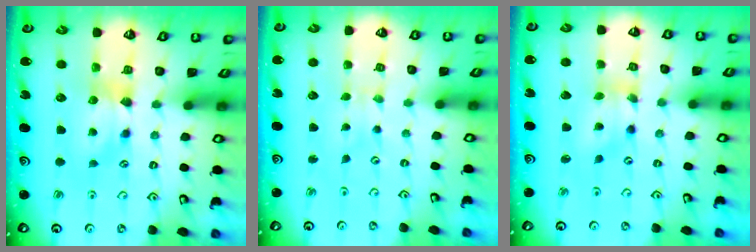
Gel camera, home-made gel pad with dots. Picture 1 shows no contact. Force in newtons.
{"total": 3.1, "press": 3.1, "slide": 0.1}
{"total": 4.0, "press": 3.6, "slide": 1.9}